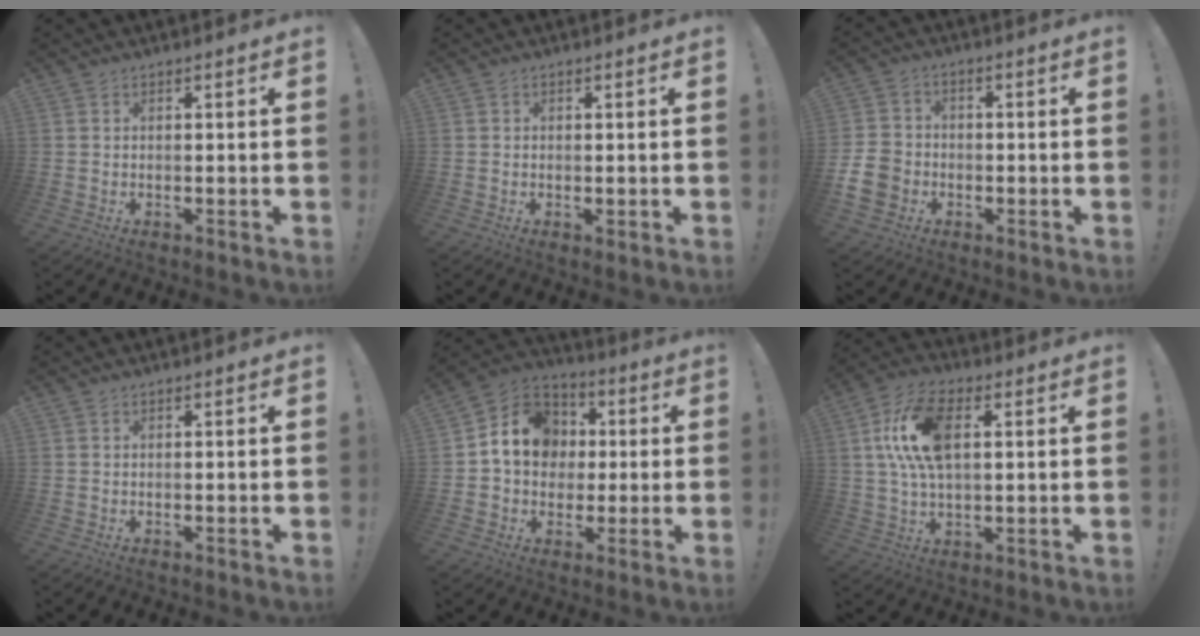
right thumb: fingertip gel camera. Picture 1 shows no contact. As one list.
[{"total": 0.6, "force": [0.3, 0.4, 0.4], "torque": [-0.006, 0.001, 0.007]}, {"total": 9.3, "force": [-3.3, 7.6, 4.2], "torque": [-0.083, 0.023, -0.061]}, {"total": 0.0}, {"total": 14.5, "force": [1.7, 12.5, 7.1], "torque": [-0.087, 0.010, 0.044]}, {"total": 14.7, "force": [3.2, 8.1, 11.9], "torque": [-0.232, 0.008, 0.058]}]